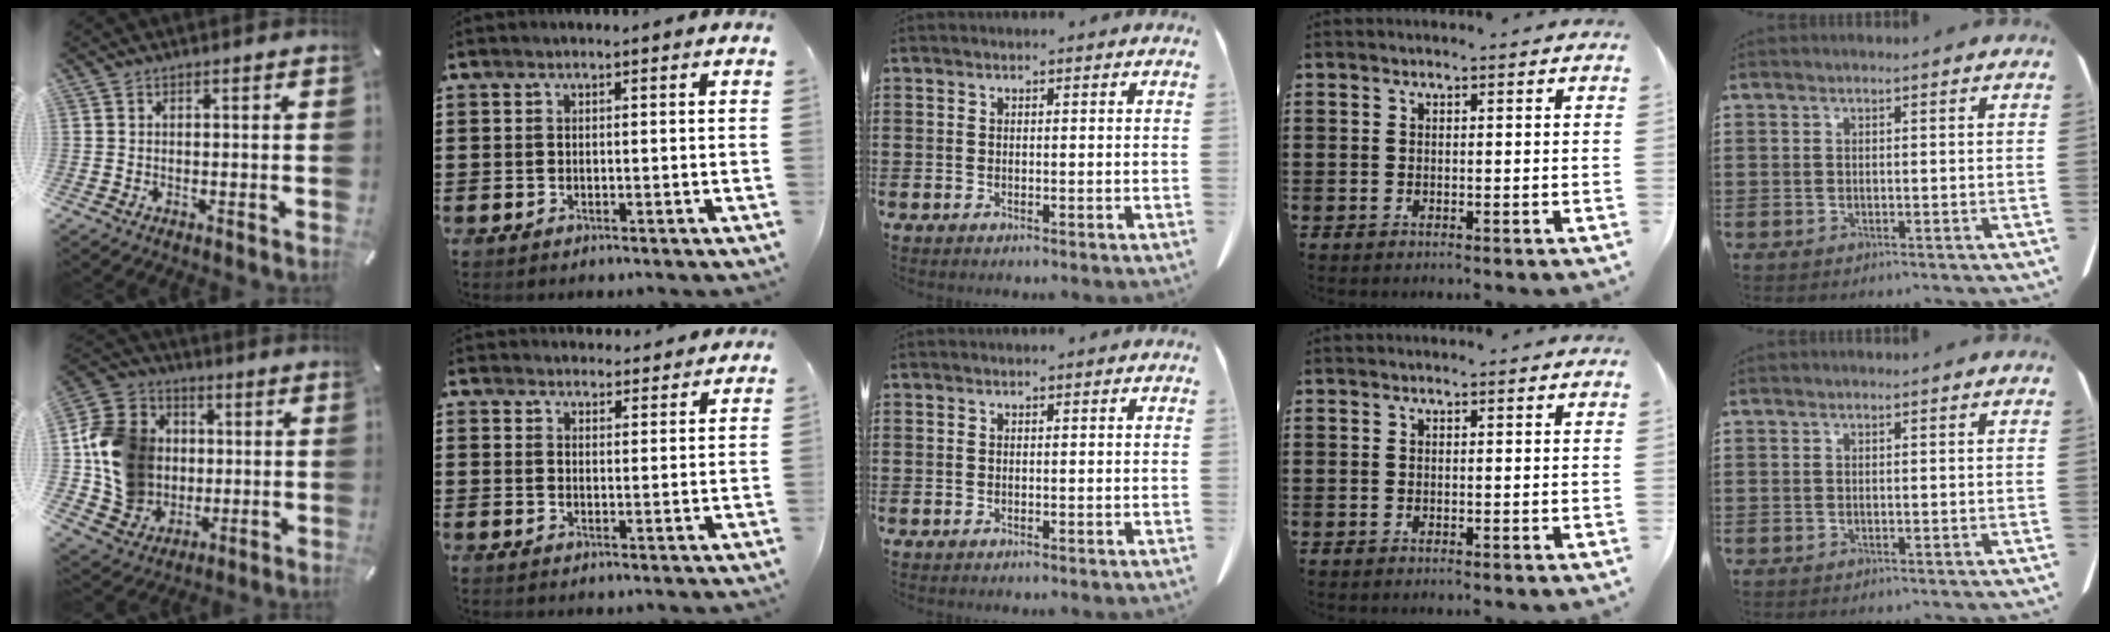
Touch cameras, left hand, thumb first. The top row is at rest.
{"thumb": {"total": 15.3, "force": [0.2, 14.0, 6.3], "torque": [-0.129, 0.011, 0.013]}, "index": {"total": 3.3, "force": [3.3, 0.6, 0.0], "torque": [-0.011, -0.010, 0.062]}}